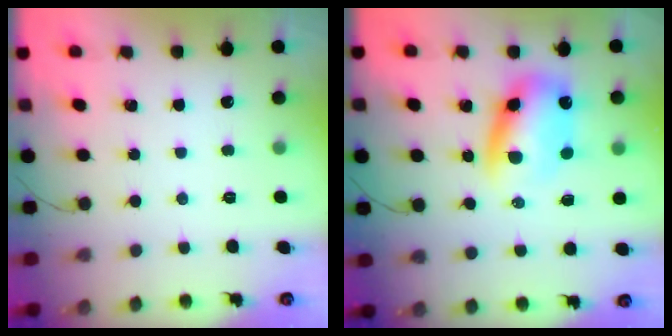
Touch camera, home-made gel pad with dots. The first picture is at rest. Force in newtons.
{"total": 8.7, "press": 8.5, "slide": 2.1}